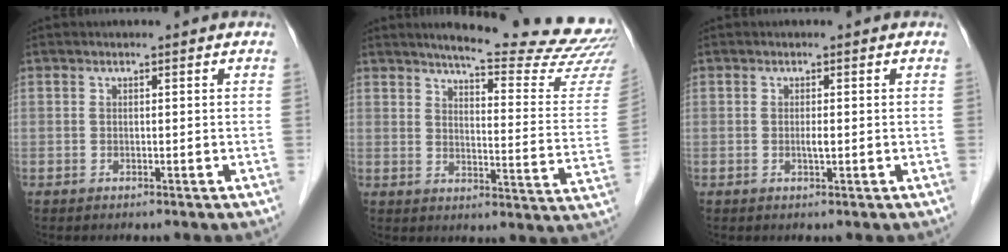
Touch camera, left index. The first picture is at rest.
{"total": 22.1, "force": [20.4, -0.1, 8.5], "torque": [-0.113, -0.111, 0.237]}
{"total": 0.9, "force": [0.0, 0.1, 0.9], "torque": [-0.018, -0.002, -0.001]}